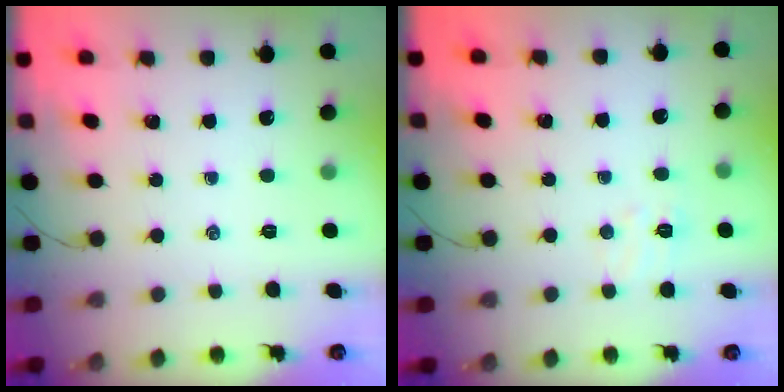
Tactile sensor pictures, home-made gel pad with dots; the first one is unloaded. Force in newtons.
{"total": 5.1, "press": 4.9, "slide": 1.2}